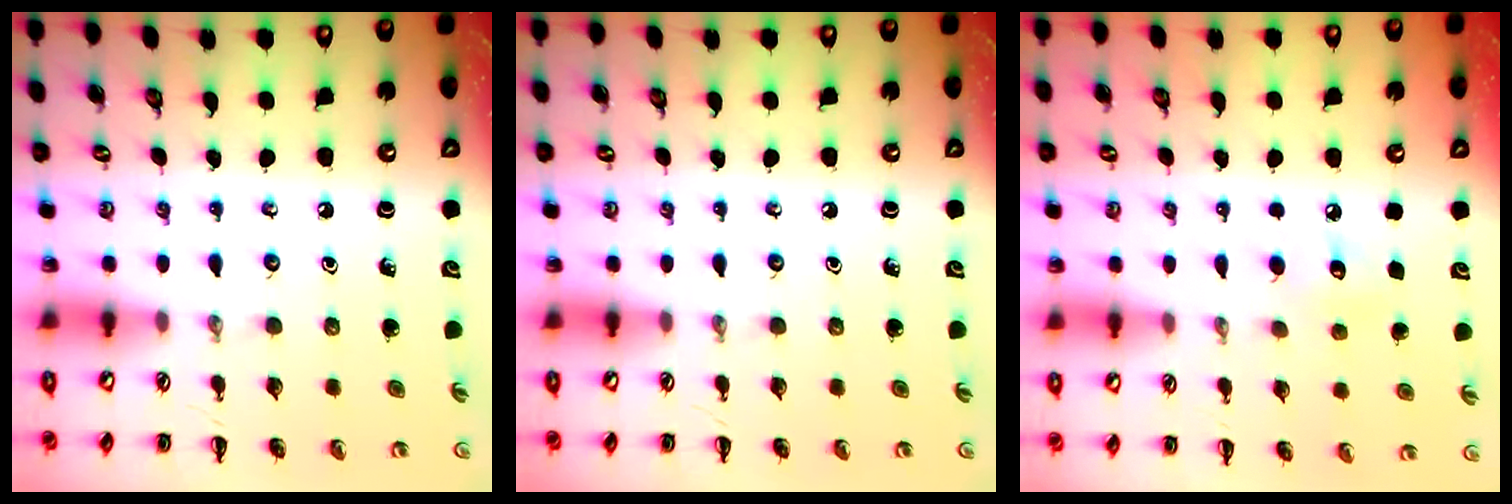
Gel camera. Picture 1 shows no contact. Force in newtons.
{"total": 0.0}
{"total": 6.7, "press": 6.4, "slide": 1.9}